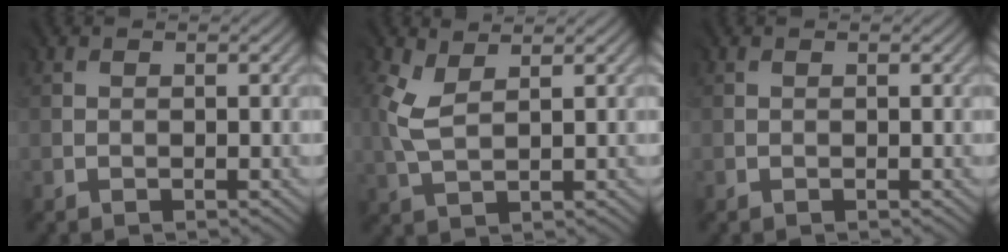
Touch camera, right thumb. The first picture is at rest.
{"total": 3.1, "force": [1.5, 1.4, 2.3], "torque": [-0.076, 0.004, 0.038]}
{"total": 0.0}